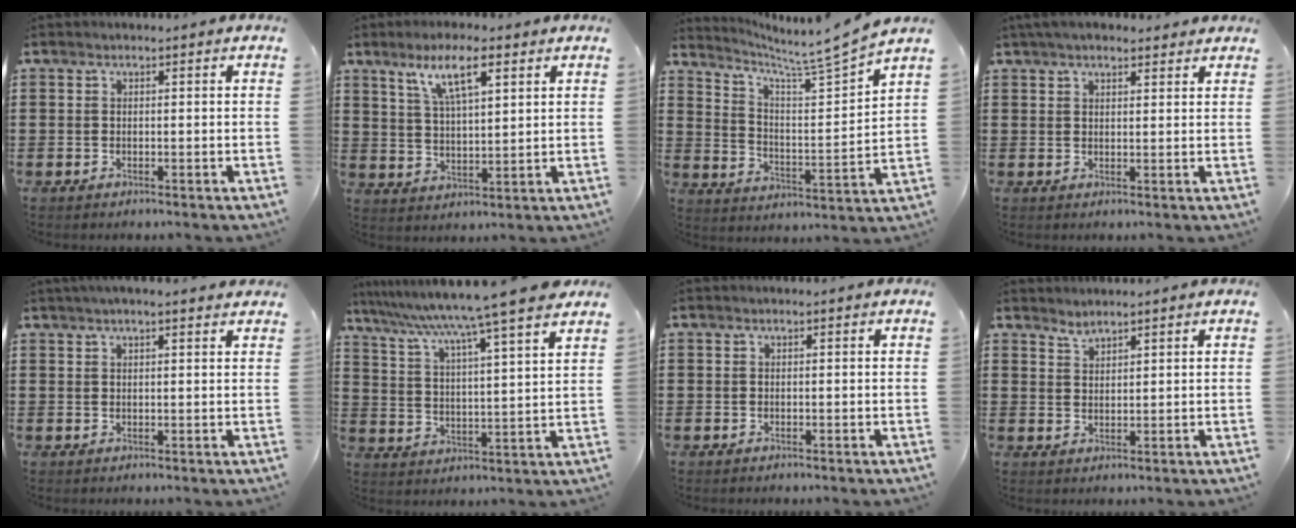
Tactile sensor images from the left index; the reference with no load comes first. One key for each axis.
{"total": 8.3, "fx": 4.7, "fy": 2.2, "fz": 6.5, "tx": -0.130, "ty": 0.005, "tz": 0.080}
{"total": 6.1, "fx": 5.3, "fy": -0.5, "fz": 2.8, "tx": -0.080, "ty": -0.045, "tz": 0.079}
{"total": 3.5, "fx": 3.0, "fy": 1.0, "fz": 1.7, "tx": -0.039, "ty": 0.002, "tz": 0.056}
{"total": 2.1, "fx": 1.7, "fy": 0.0, "fz": 1.1, "tx": -0.026, "ty": 0.003, "tz": 0.032}
{"total": 8.3, "fx": 7.0, "fy": -1.9, "fz": 4.1, "tx": -0.106, "ty": -0.053, "tz": 0.109}
{"total": 0.0}
{"total": 1.5, "fx": 1.5, "fy": 0.2, "fz": 0.1, "tx": -0.004, "ty": -0.001, "tz": 0.029}